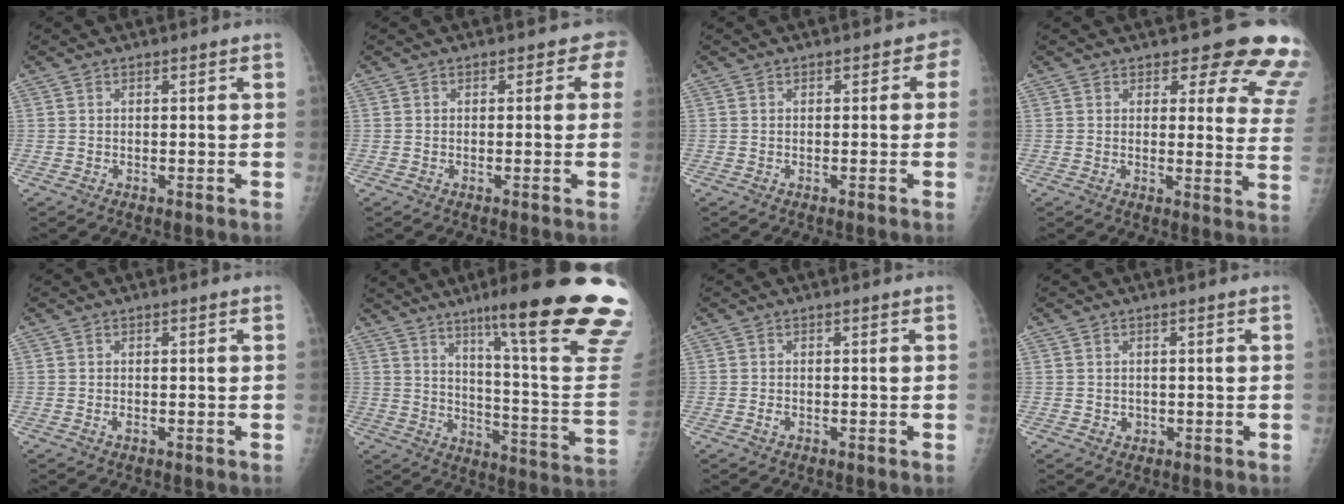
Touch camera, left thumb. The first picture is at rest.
{"total": 2.1, "force": [0.7, 1.7, 1.0], "torque": [0.018, 0.005, -0.004]}
{"total": 1.9, "force": [0.1, 1.6, 1.0], "torque": [0.011, 0.007, -0.009]}
{"total": 14.3, "force": [12.5, 4.8, 5.2], "torque": [0.001, -0.097, 0.109]}
{"total": 0.6, "force": [-0.2, 0.3, 0.5], "torque": [-0.010, -0.001, -0.005]}
{"total": 27.8, "force": [16.7, 2.4, 22.0], "torque": [-0.244, -0.079, 0.238]}
{"total": 0.8, "force": [-0.3, 0.6, 0.5], "torque": [-0.009, 0.000, -0.008]}
{"total": 1.2, "force": [-0.2, 1.1, 0.4], "torque": [-0.003, 0.002, 0.001]}